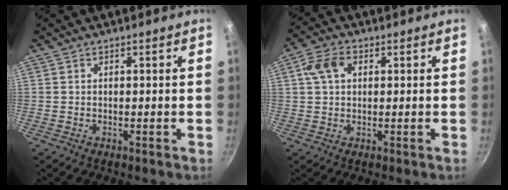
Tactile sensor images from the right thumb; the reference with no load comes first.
{"total": 5.9, "force": [1.6, 4.0, 4.0], "torque": [-0.072, 0.010, 0.023]}